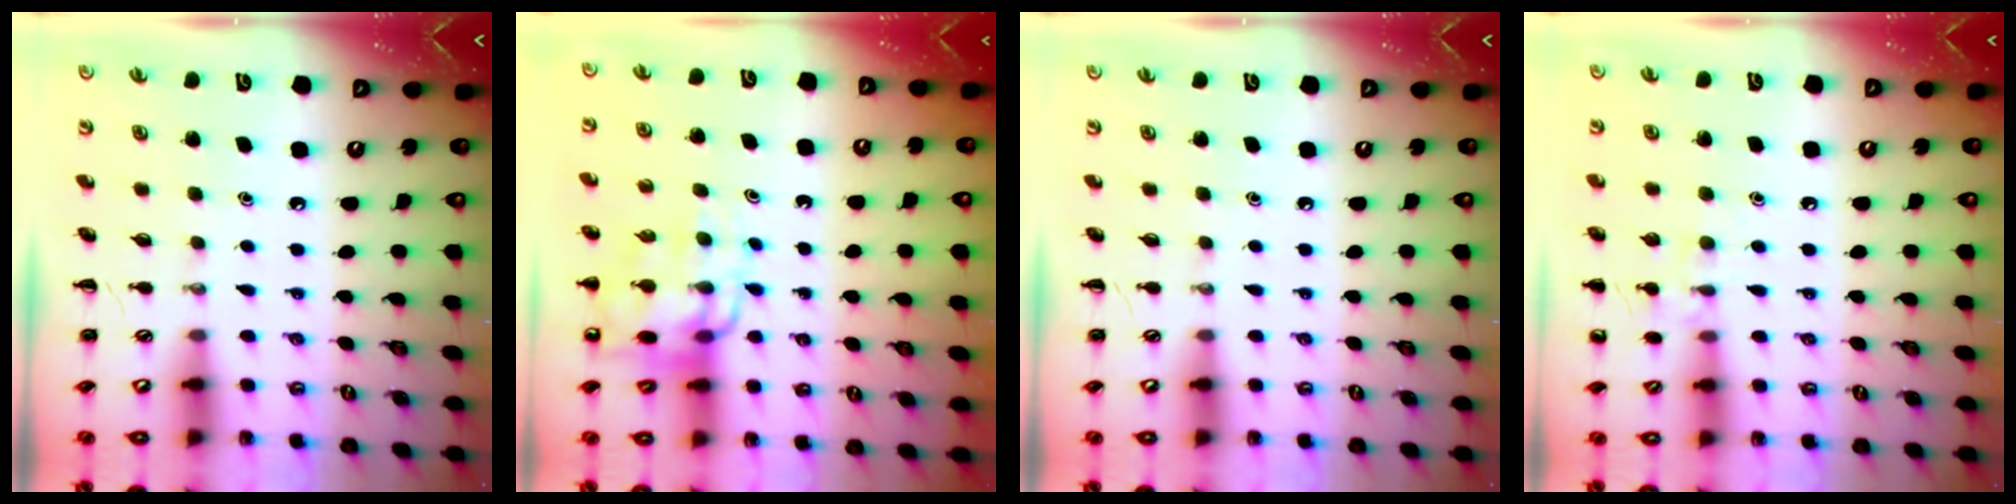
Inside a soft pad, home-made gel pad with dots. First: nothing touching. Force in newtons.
{"total": 11.6, "press": 11.3, "slide": 2.6}
{"total": 0.0}
{"total": 7.0, "press": 6.7, "slide": 2.1}